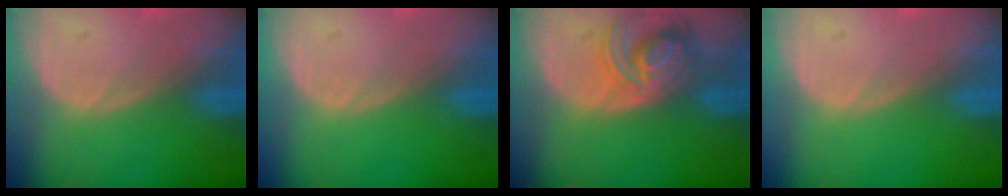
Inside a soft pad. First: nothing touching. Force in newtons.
{"total": 0.0}
{"total": 7.8, "press": 6.9, "slide": 3.6}
{"total": 0.0}